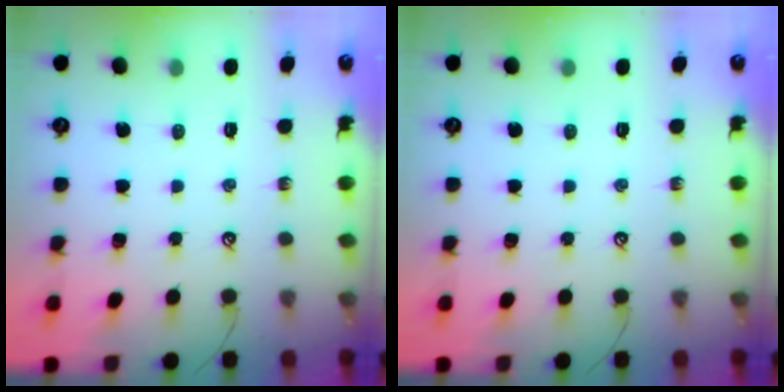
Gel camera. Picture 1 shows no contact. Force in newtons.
{"total": 0.0}